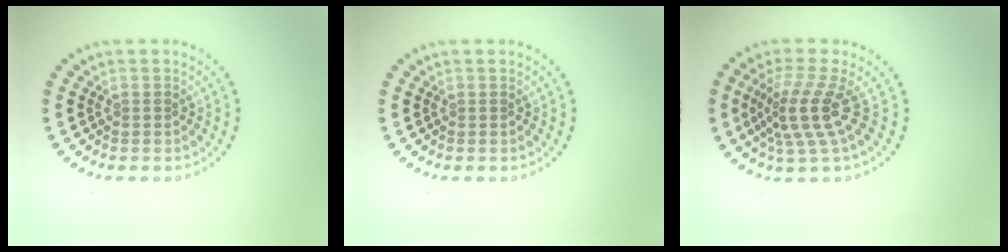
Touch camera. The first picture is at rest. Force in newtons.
{"total": 0.0}
{"total": 4.0, "press": 2.8, "slide": 2.9}